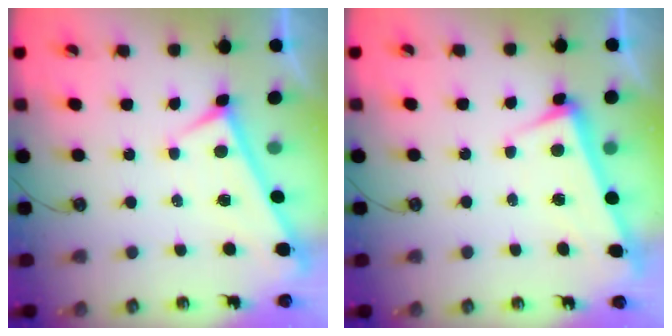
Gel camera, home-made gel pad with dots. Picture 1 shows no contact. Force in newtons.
{"total": 3.4, "press": 3.3, "slide": 1.1}